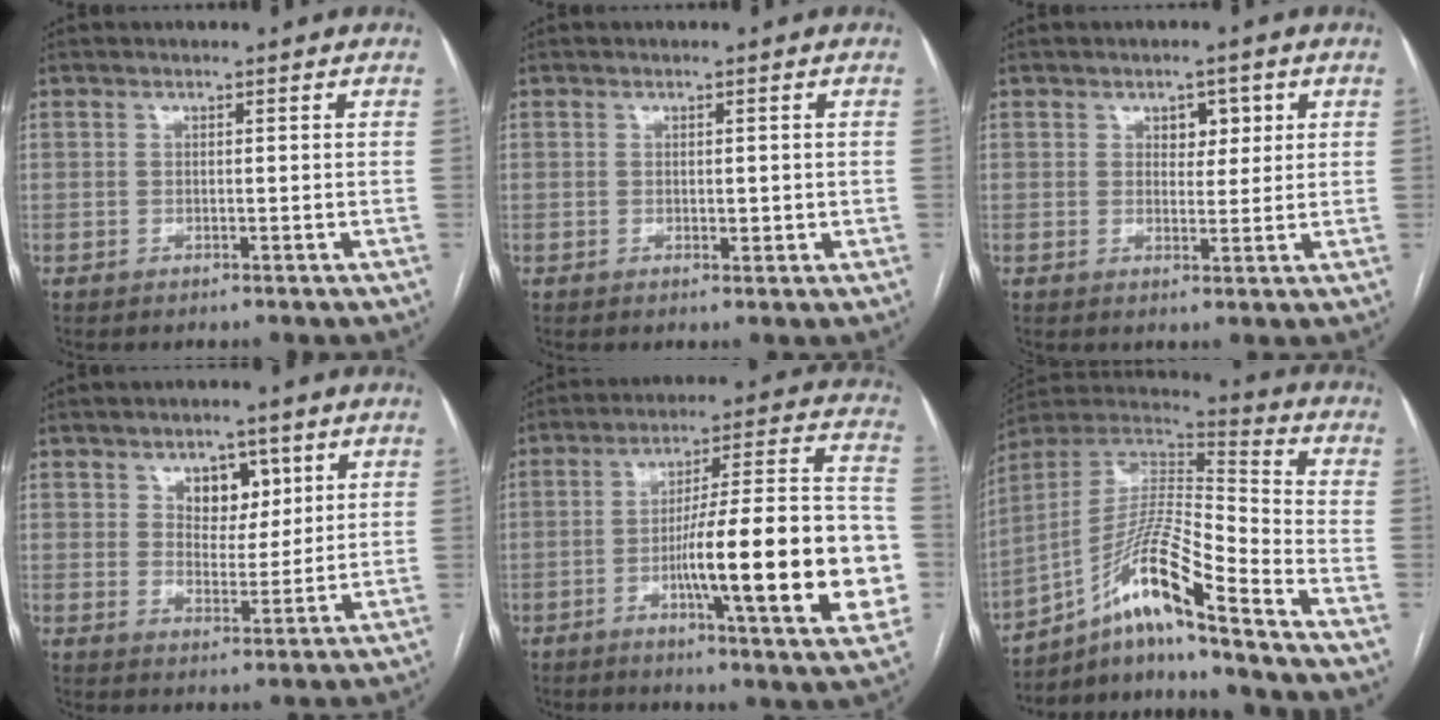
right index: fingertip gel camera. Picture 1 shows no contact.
{"total": 1.5, "force": [0.1, 1.0, 1.1], "torque": [-0.014, 0.002, 0.004]}
{"total": 3.4, "force": [1.5, 2.1, 2.2], "torque": [-0.023, 0.005, 0.022]}
{"total": 6.1, "force": [3.0, 3.9, 3.7], "torque": [-0.048, 0.006, 0.050]}
{"total": 22.7, "force": [-5.1, 2.6, 21.9], "torque": [-0.264, 0.016, -0.070]}
{"total": 14.8, "force": [-9.6, 0.3, 11.2], "torque": [-0.211, 0.015, -0.171]}